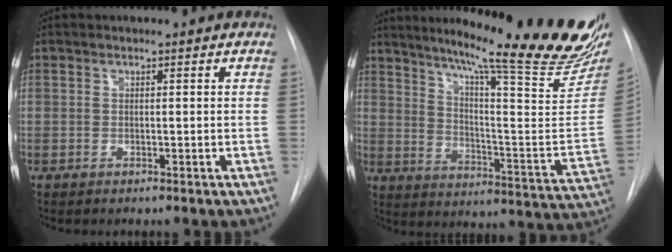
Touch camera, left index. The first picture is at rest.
{"total": 27.0, "force": [21.7, 1.5, 16.0], "torque": [-0.236, -0.086, 0.283]}